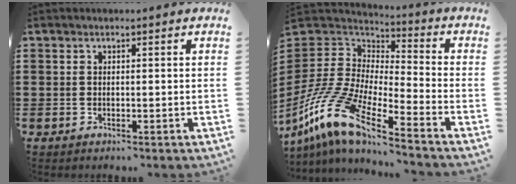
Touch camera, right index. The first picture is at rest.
{"total": 13.2, "force": [-10.1, 3.0, 8.0], "torque": [-0.208, -0.007, -0.211]}